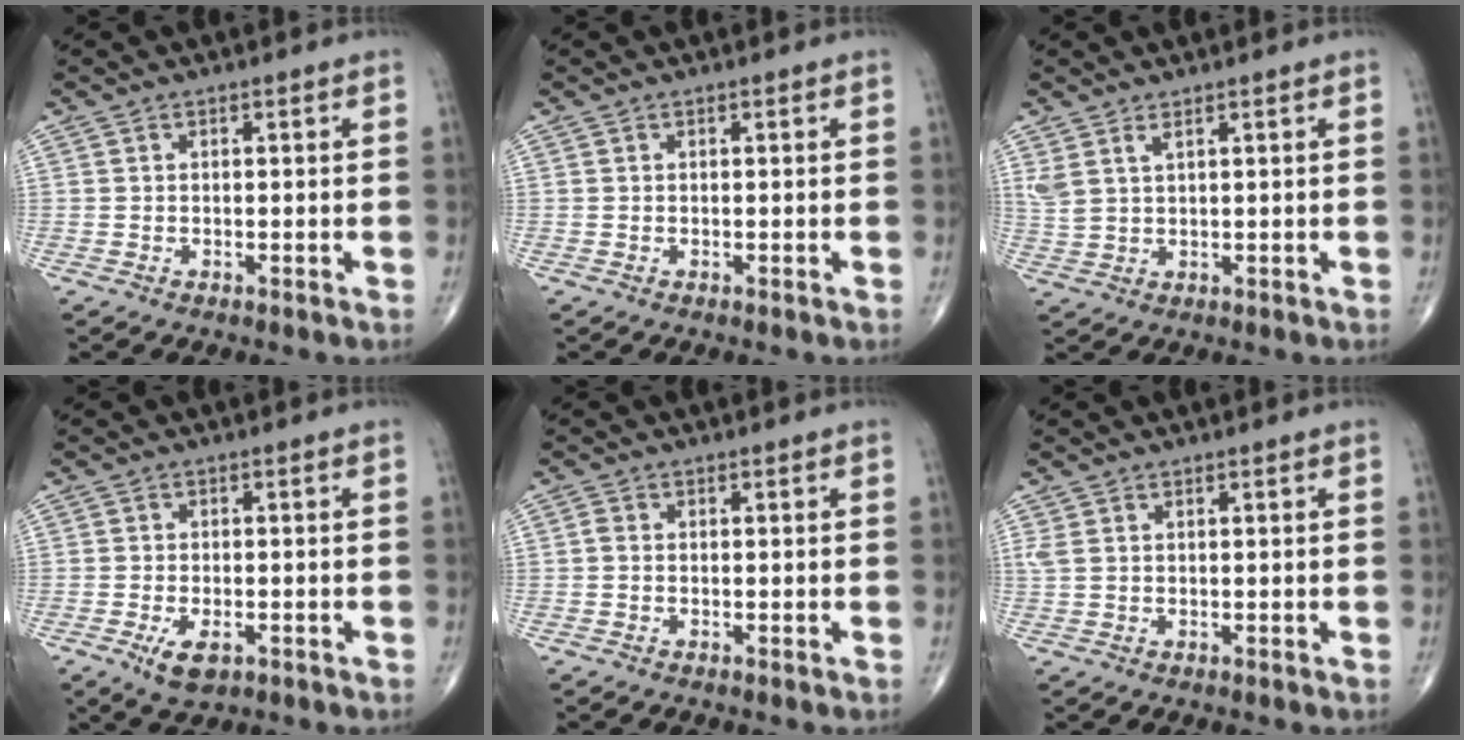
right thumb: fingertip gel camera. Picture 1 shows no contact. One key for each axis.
{"total": 0.0}
{"total": 3.4, "fx": 2.0, "fy": 1.2, "fz": 2.5, "tx": -0.060, "ty": -0.004, "tz": 0.051}
{"total": 4.5, "fx": -2.0, "fy": 2.2, "fz": 3.4, "tx": -0.060, "ty": -0.003, "tz": -0.029}
{"total": 0.8, "fx": -0.2, "fy": 0.6, "fz": 0.5, "tx": -0.009, "ty": 0.000, "tz": -0.006}
{"total": 1.3, "fx": 0.6, "fy": 0.7, "fz": 0.9, "tx": -0.028, "ty": 0.012, "tz": 0.020}